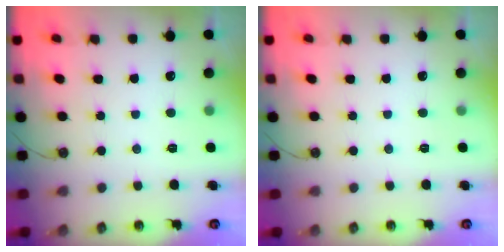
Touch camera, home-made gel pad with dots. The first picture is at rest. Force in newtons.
{"total": 0.0}